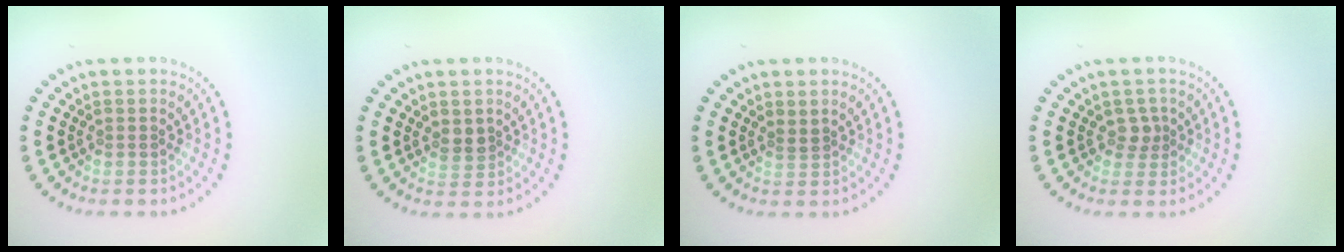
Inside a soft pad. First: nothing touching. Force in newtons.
{"total": 1.5, "press": 1.3, "slide": 0.7}
{"total": 0.6, "press": 0.4, "slide": 0.5}
{"total": 1.6, "press": 1.3, "slide": 0.9}